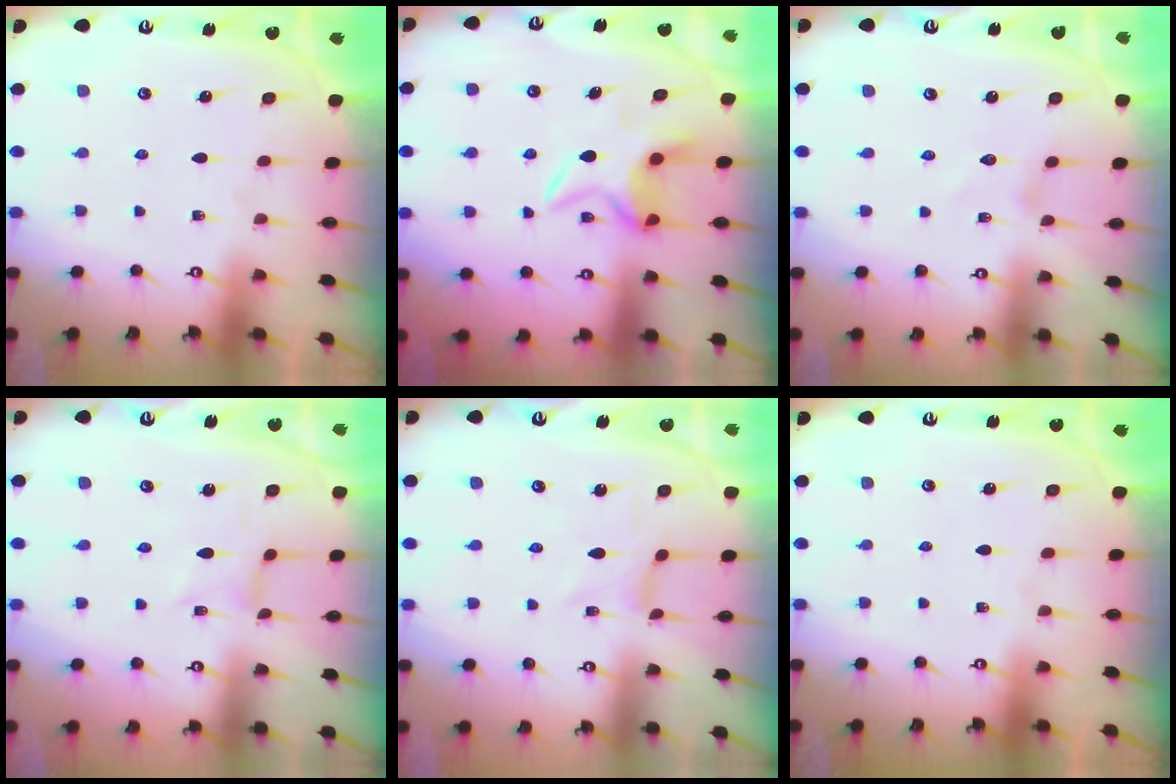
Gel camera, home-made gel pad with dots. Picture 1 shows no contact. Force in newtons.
{"total": 7.6, "press": 7.6, "slide": 0.5}
{"total": 0.0}
{"total": 0.0}
{"total": 0.0}
{"total": 0.0}